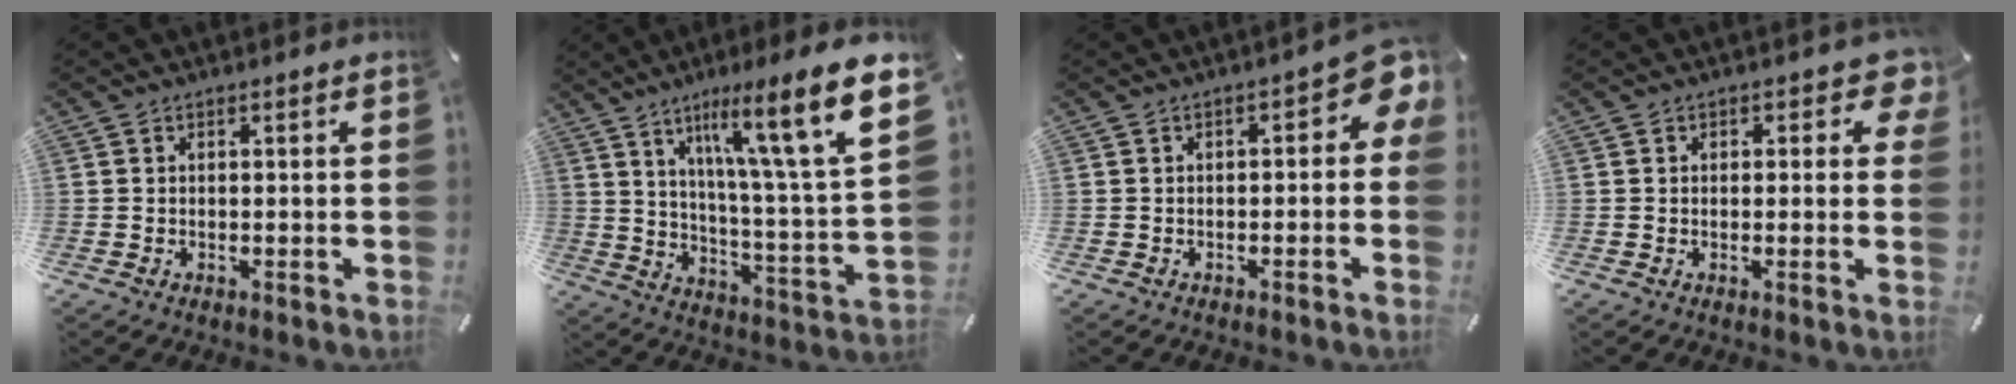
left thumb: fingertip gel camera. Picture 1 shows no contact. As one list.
[{"total": 18.6, "force": [10.6, 2.7, 15.0], "torque": [-0.231, -0.069, 0.150]}, {"total": 5.3, "force": [0.4, 2.8, 4.5], "torque": [-0.054, -0.004, -0.001]}, {"total": 4.0, "force": [1.5, 2.6, 2.7], "torque": [-0.017, -0.003, 0.019]}]